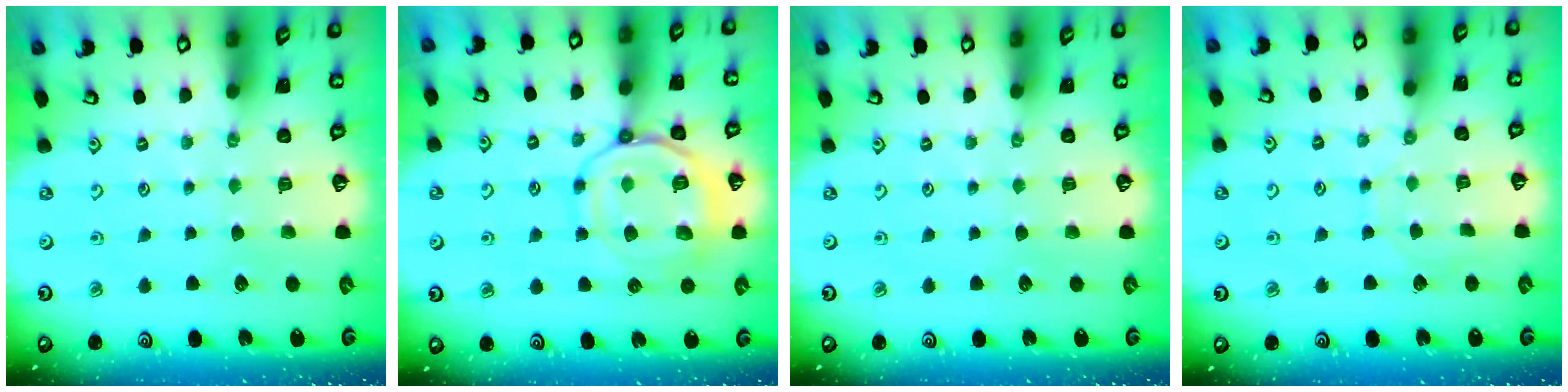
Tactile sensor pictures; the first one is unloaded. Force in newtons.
{"total": 13.1, "press": 13.0, "slide": 1.2}
{"total": 0.0}
{"total": 4.6, "press": 4.6, "slide": 0.5}